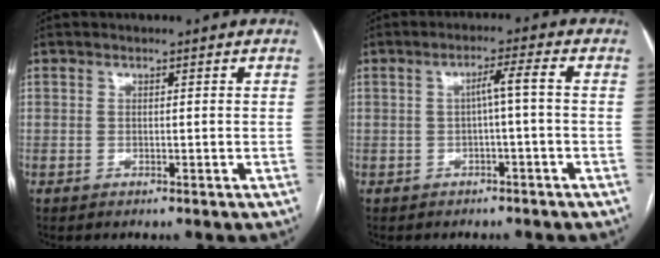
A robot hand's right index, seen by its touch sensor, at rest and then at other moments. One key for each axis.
{"total": 3.5, "fx": -0.4, "fy": -0.2, "fz": 3.5, "tx": -0.060, "ty": 0.015, "tz": -0.004}